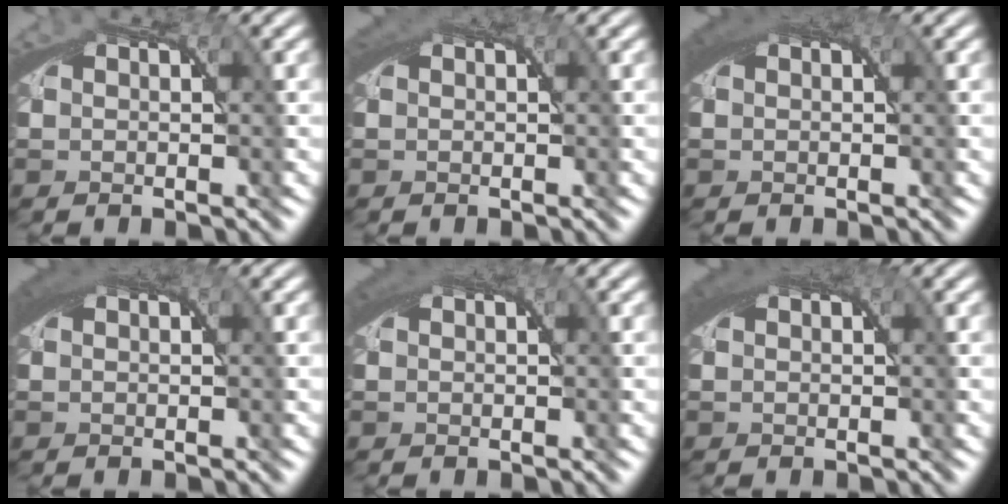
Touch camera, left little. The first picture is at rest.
{"total": 1.5, "force": [0.6, 0.9, 1.1], "torque": [-0.023, -0.002, 0.010]}
{"total": 2.6, "force": [0.9, 1.3, 2.1], "torque": [-0.042, -0.001, 0.016]}
{"total": 2.5, "force": [0.9, 1.3, 2.0], "torque": [-0.040, -0.002, 0.015]}
{"total": 2.1, "force": [0.8, 1.1, 1.6], "torque": [-0.033, -0.001, 0.014]}
{"total": 2.6, "force": [0.9, 1.3, 2.1], "torque": [-0.042, -0.003, 0.016]}